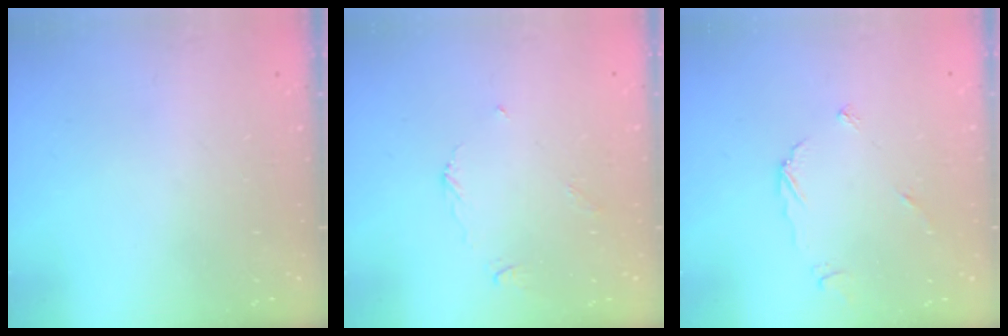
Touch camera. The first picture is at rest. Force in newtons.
{"total": 3.8, "press": 3.8, "slide": 0.2}
{"total": 3.3, "press": 3.3, "slide": 0.3}